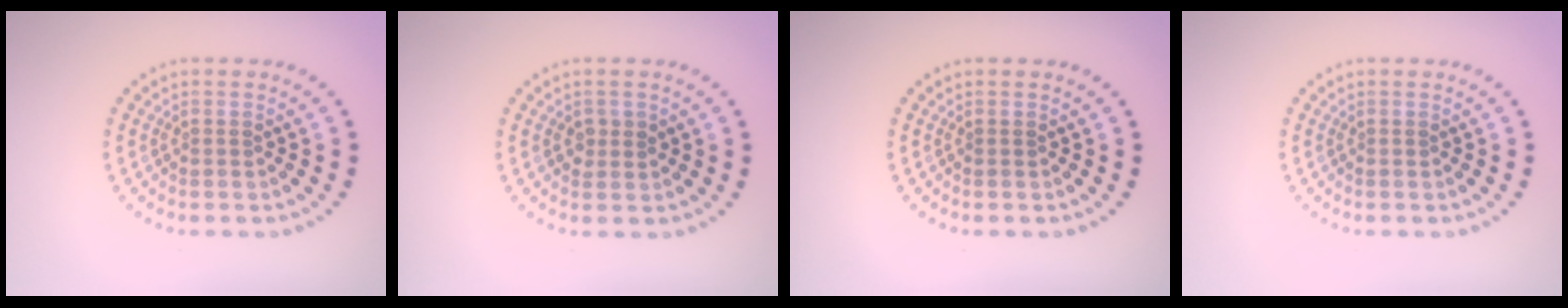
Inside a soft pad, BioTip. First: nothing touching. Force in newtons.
{"total": 1.4, "press": 1.3, "slide": 0.4}
{"total": 0.0}
{"total": 0.0}